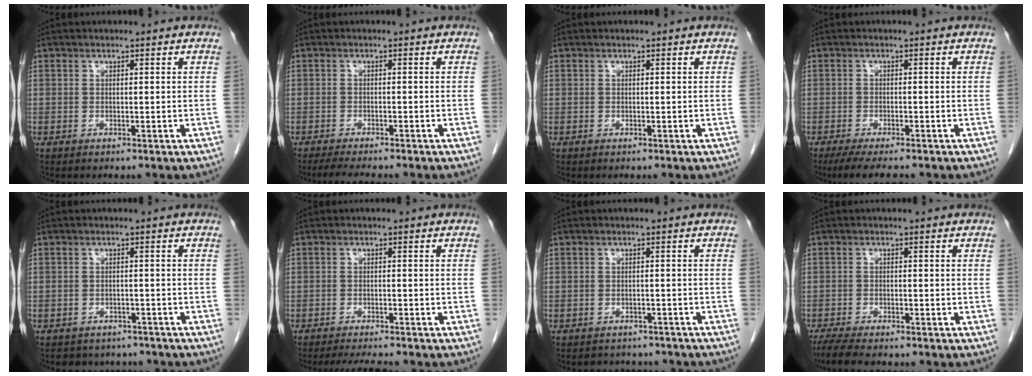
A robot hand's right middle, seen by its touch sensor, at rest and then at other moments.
{"total": 5.3, "force": [-4.5, 0.2, 2.7], "torque": [-0.043, -0.014, -0.068]}
{"total": 0.0}
{"total": 6.9, "force": [-5.6, 1.0, 3.8], "torque": [-0.058, -0.015, -0.086]}
{"total": 5.8, "force": [-5.1, 2.8, 0.4], "torque": [-0.004, 0.007, -0.058]}
{"total": 4.9, "force": [-4.5, 0.1, 2.1], "torque": [-0.032, -0.016, -0.068]}
{"total": 5.8, "force": [-5.3, 2.3, 0.7], "torque": [-0.011, 0.004, -0.056]}
{"total": 5.9, "force": [-5.0, 0.8, 3.1], "torque": [-0.060, -0.019, -0.082]}